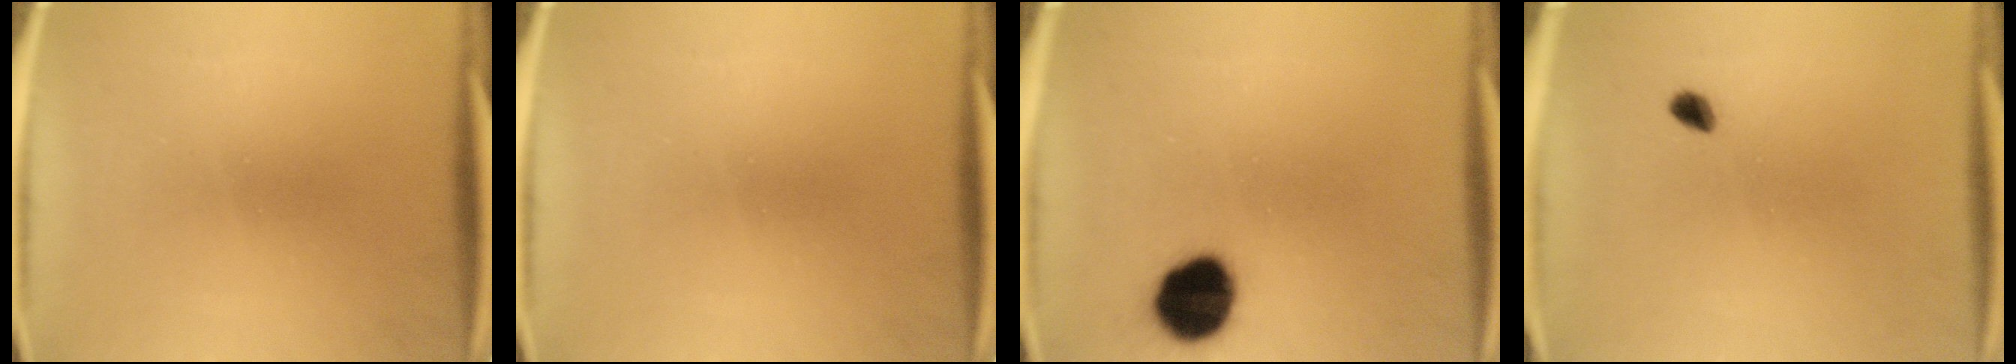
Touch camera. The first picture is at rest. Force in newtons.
{"total": 0.0}
{"total": 11.7}
{"total": 1.7}